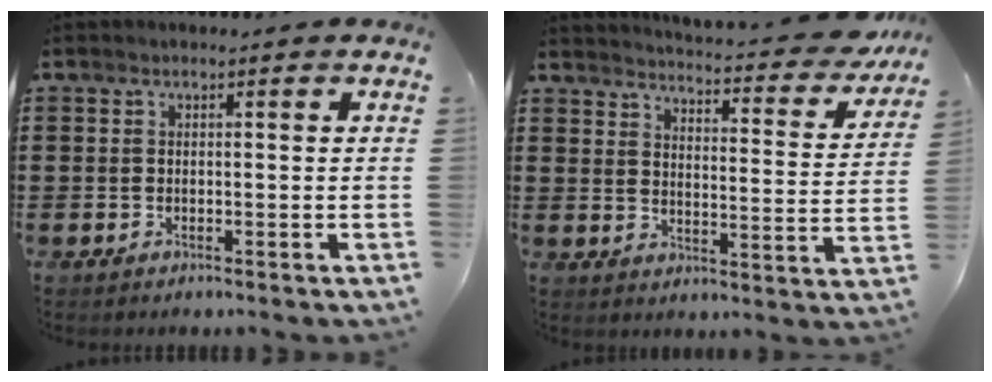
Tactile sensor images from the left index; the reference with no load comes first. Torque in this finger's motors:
{"motor_torque": [0.37, 0.35, 0.96, 0.13]}